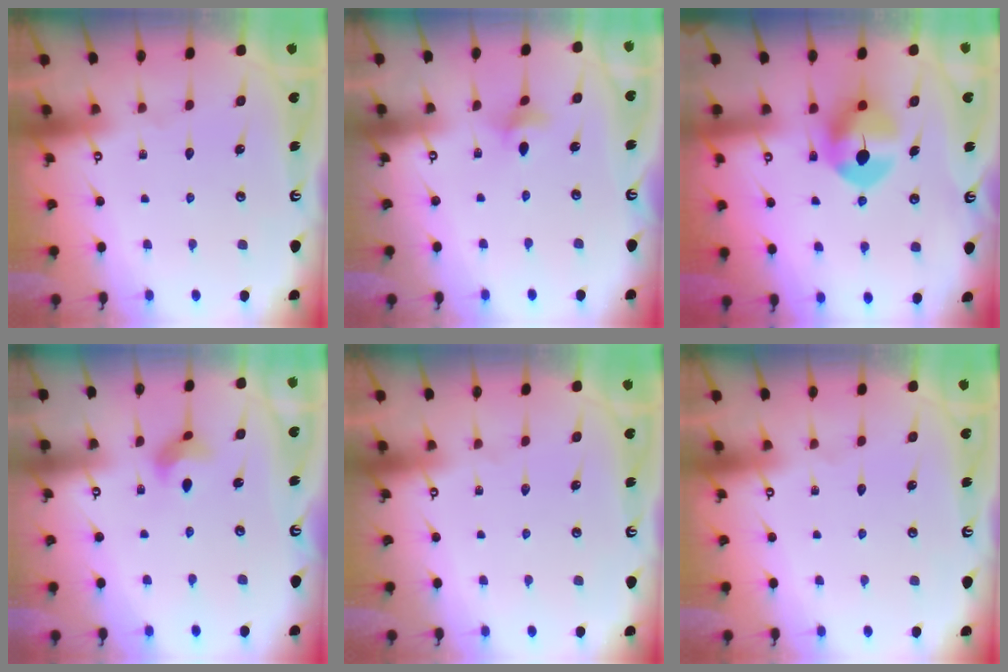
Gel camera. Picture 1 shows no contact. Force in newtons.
{"total": 2.8, "press": 2.8, "slide": 0.4}
{"total": 8.7, "press": 8.6, "slide": 1.5}
{"total": 4.9, "press": 4.9, "slide": 0.5}
{"total": 0.0}
{"total": 0.0}